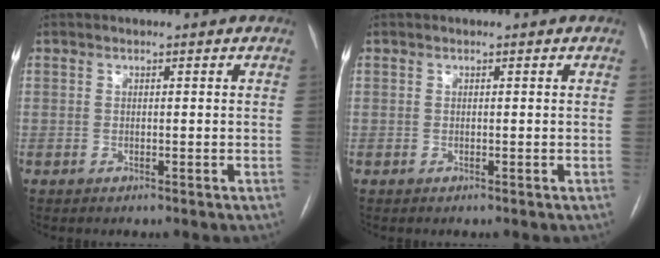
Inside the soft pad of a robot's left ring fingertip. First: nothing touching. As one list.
[{"total": 0.0}]